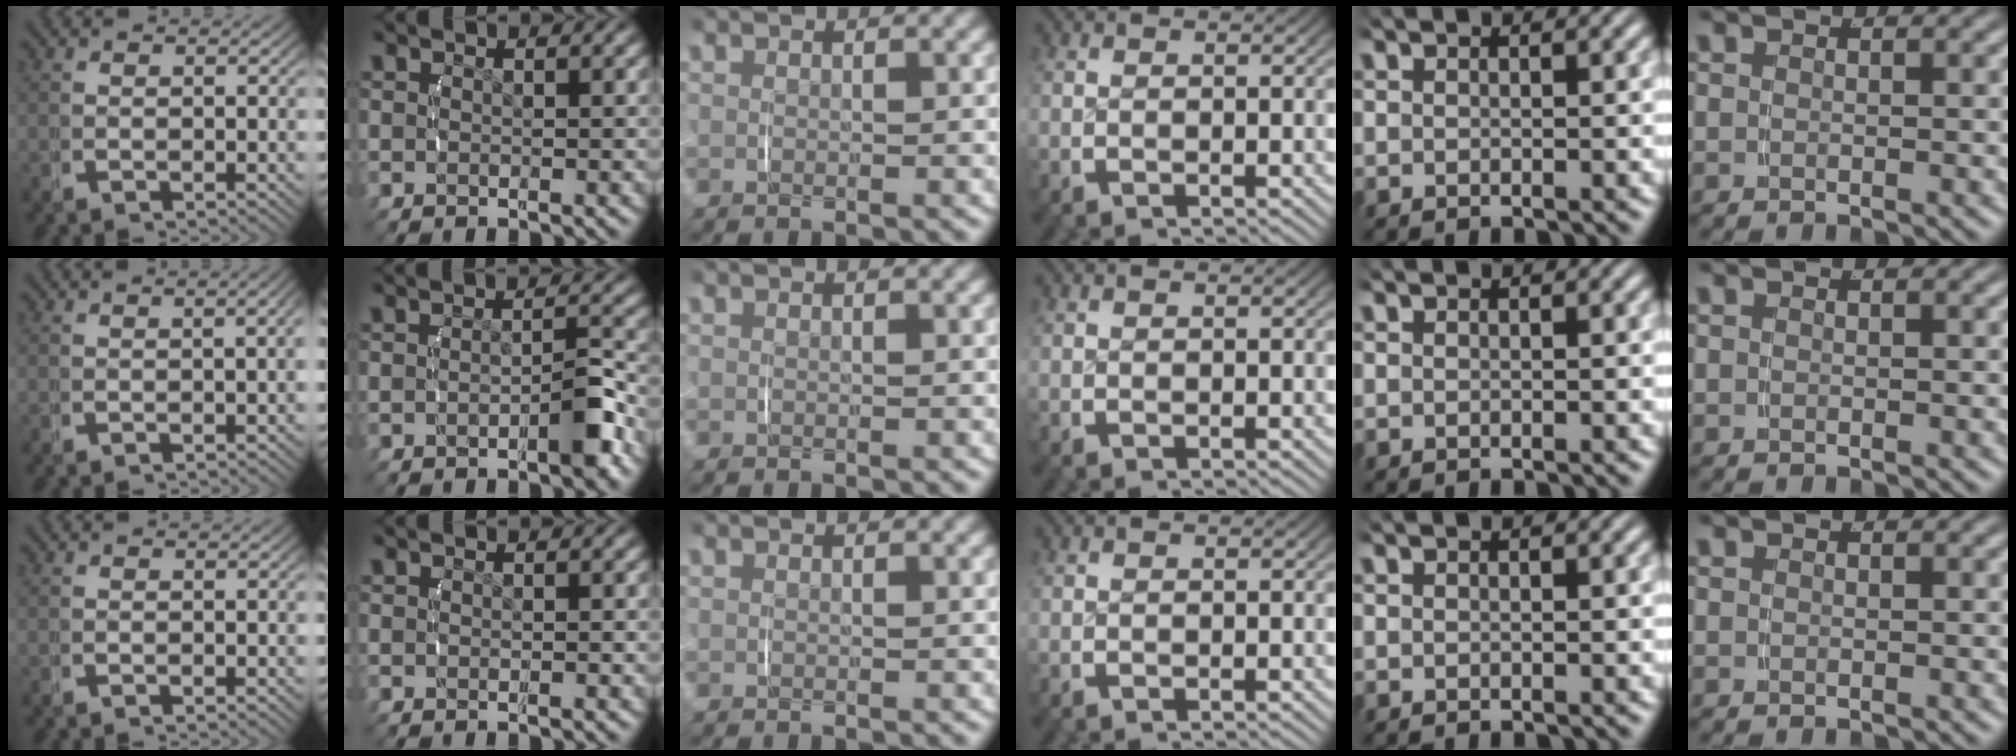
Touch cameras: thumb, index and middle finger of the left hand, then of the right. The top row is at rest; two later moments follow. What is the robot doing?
{"motion": "lift_and_place", "object": "jewelry box"}